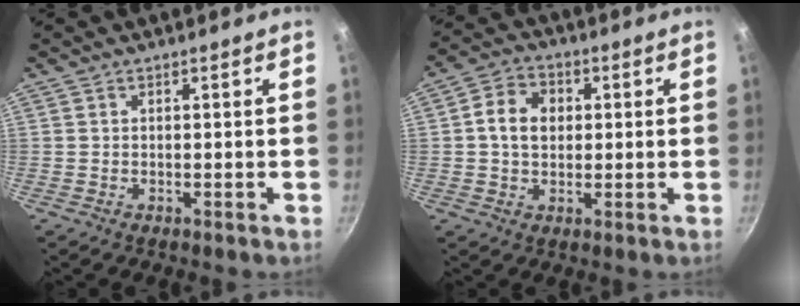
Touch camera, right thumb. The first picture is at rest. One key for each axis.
{"total": 7.5, "fx": 1.0, "fy": 5.9, "fz": 4.6, "tx": -0.061, "ty": 0.009, "tz": 0.005}